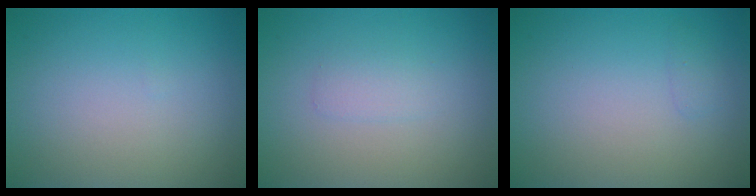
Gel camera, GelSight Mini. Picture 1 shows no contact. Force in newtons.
{"total": 1.2, "press": 1.2, "slide": 0.0}
{"total": 0.6, "press": 0.6, "slide": 0.1}